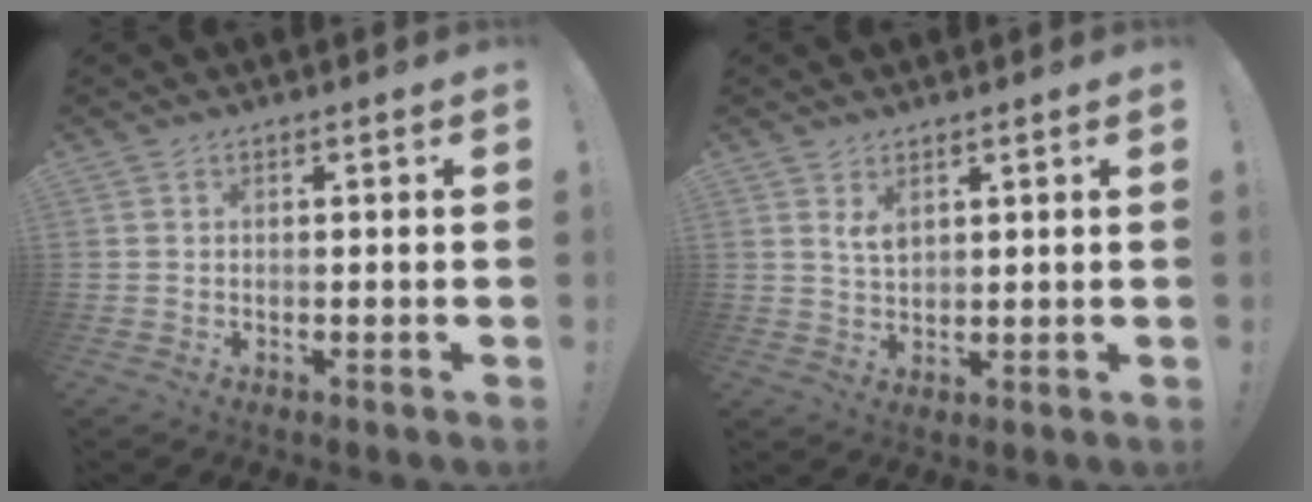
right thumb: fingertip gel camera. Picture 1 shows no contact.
{"total": 3.2, "force": [2.0, 1.4, 2.1], "torque": [-0.032, -0.012, 0.034]}